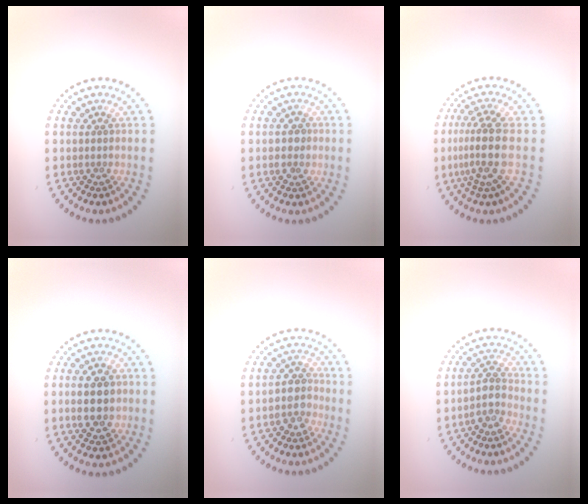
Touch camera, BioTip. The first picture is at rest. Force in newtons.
{"total": 1.6, "press": 1.6, "slide": 0.3}
{"total": 3.9, "press": 3.1, "slide": 2.4}
{"total": 4.6, "press": 4.6, "slide": 0.2}
{"total": 2.5, "press": 2.2, "slide": 1.2}
{"total": 2.2, "press": 1.9, "slide": 1.2}